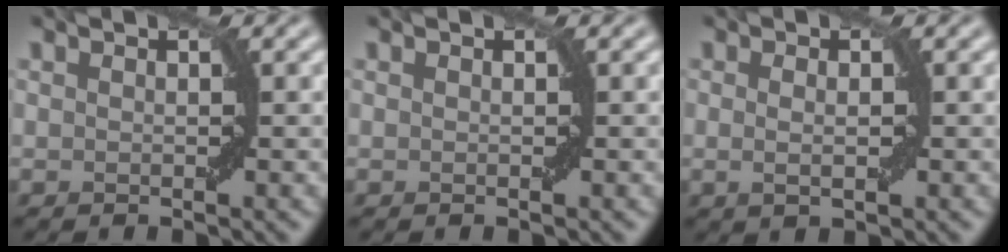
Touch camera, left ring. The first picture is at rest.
{"total": 0.0}
{"total": 1.4, "force": [0.1, 0.5, 1.3], "torque": [-0.025, 0.001, 0.002]}